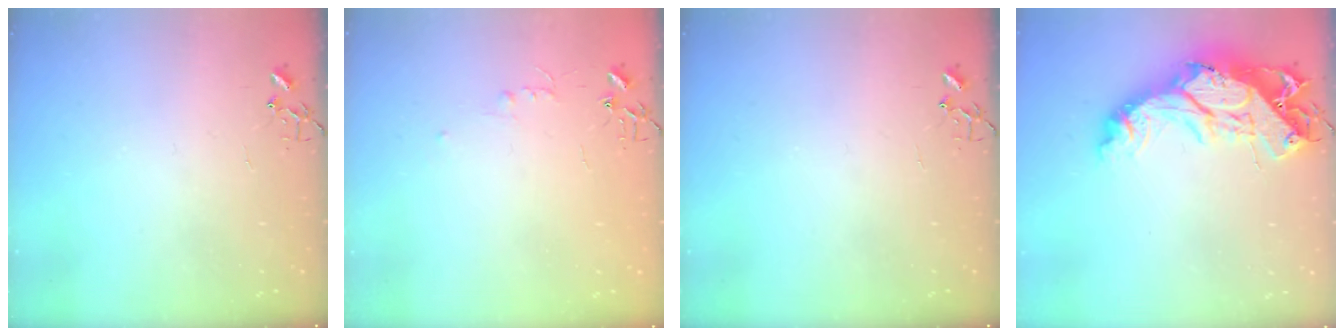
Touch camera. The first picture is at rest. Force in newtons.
{"total": 4.4, "press": 4.4, "slide": 0.5}
{"total": 0.0}
{"total": 21.7, "press": 21.6, "slide": 2.0}